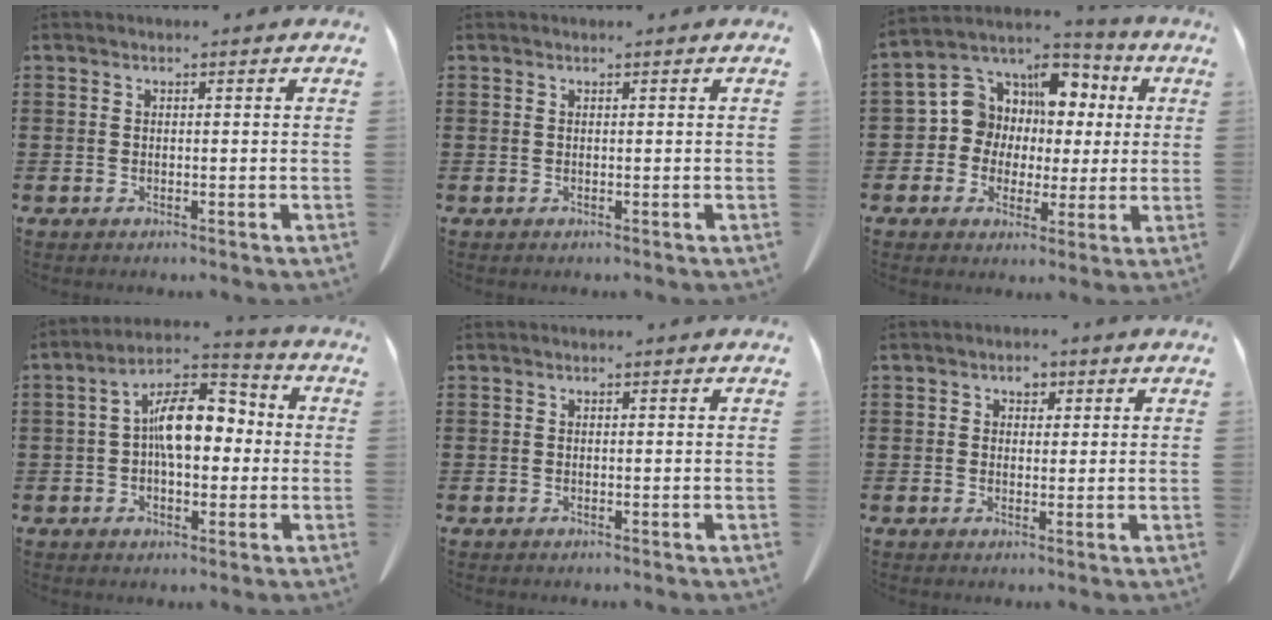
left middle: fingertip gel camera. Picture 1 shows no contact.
{"total": 0.0}
{"total": 8.7, "force": [1.5, 8.3, 2.1], "torque": [-0.092, -0.012, 0.030]}
{"total": 10.1, "force": [0.7, 5.3, 8.6], "torque": [-0.169, 0.015, 0.012]}
{"total": 0.0}
{"total": 2.0, "force": [0.7, 1.6, 1.0], "torque": [-0.016, 0.005, 0.010]}